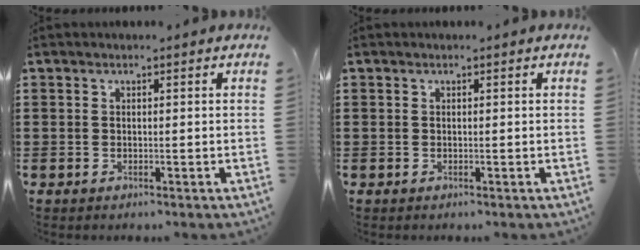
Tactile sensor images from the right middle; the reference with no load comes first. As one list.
[{"total": 0.0}]